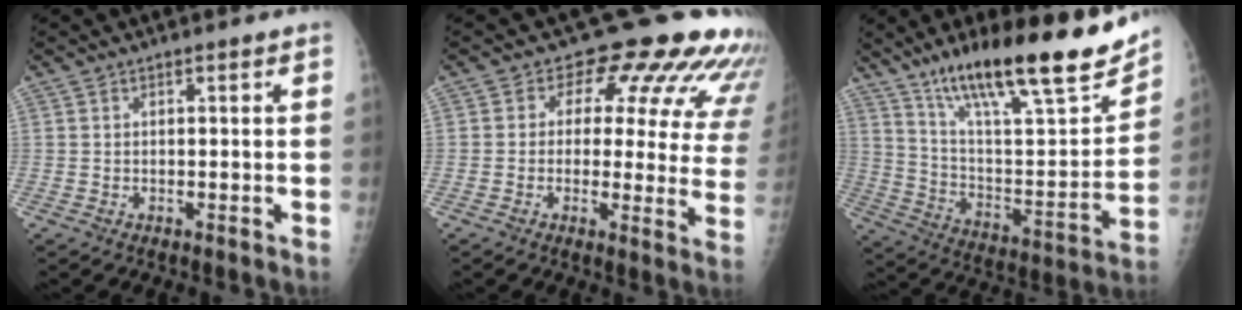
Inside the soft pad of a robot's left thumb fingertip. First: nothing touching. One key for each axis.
{"total": 16.2, "fx": 10.5, "fy": 8.1, "fz": 9.3, "tx": -0.053, "ty": -0.037, "tz": 0.091}
{"total": 27.0, "fx": 18.5, "fy": 6.3, "fz": 18.6, "tx": -0.266, "ty": -0.062, "tz": 0.307}